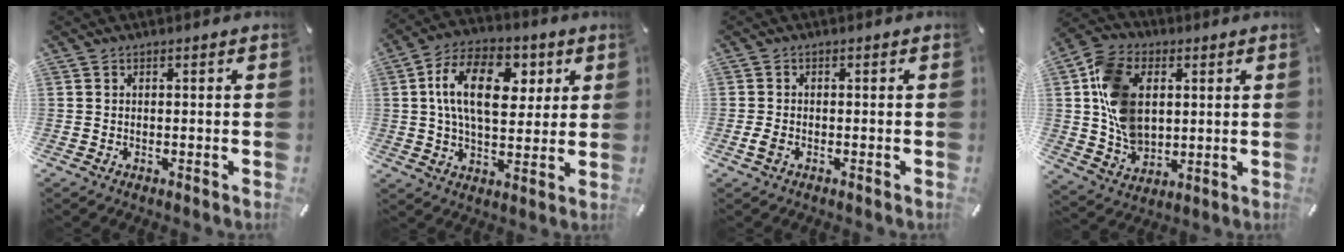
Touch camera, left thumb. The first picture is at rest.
{"total": 16.9, "force": [4.5, 10.4, 12.6], "torque": [-0.220, 0.012, 0.076]}
{"total": 2.0, "force": [-0.8, 1.2, 1.4], "torque": [-0.038, -0.003, -0.018]}
{"total": 14.8, "force": [2.4, 11.2, 9.4], "torque": [-0.201, 0.016, 0.049]}